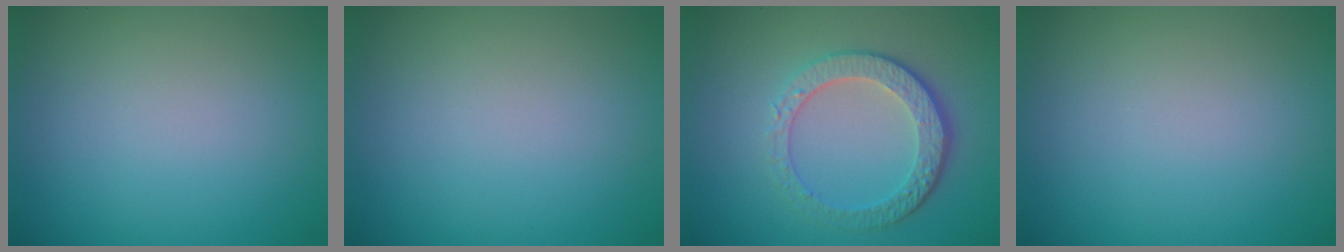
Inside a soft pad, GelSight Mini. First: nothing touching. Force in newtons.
{"total": 0.0}
{"total": 4.7, "press": 3.3, "slide": 3.3}
{"total": 0.0}